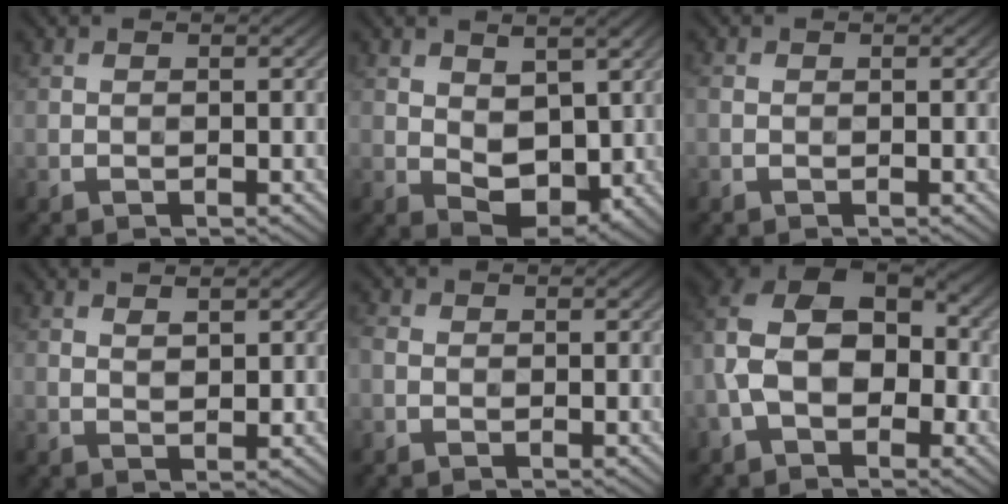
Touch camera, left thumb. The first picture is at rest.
{"total": 5.8, "force": [1.5, 3.7, 4.3], "torque": [-0.082, -0.010, 0.028]}
{"total": 0.7, "force": [-0.3, 0.5, 0.4], "torque": [-0.015, 0.001, -0.007]}
{"total": 1.7, "force": [1.2, 0.5, 1.1], "torque": [-0.021, -0.007, 0.026]}
{"total": 1.3, "force": [-0.5, 1.0, 0.7], "torque": [-0.019, 0.001, -0.012]}
{"total": 10.3, "force": [-1.7, 7.1, 7.2], "torque": [-0.127, 0.005, -0.039]}